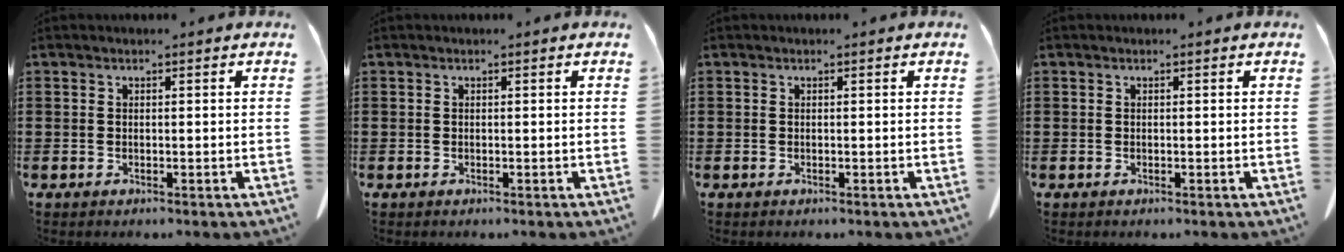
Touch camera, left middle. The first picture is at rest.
{"total": 0.0}
{"total": 0.0}
{"total": 0.0}